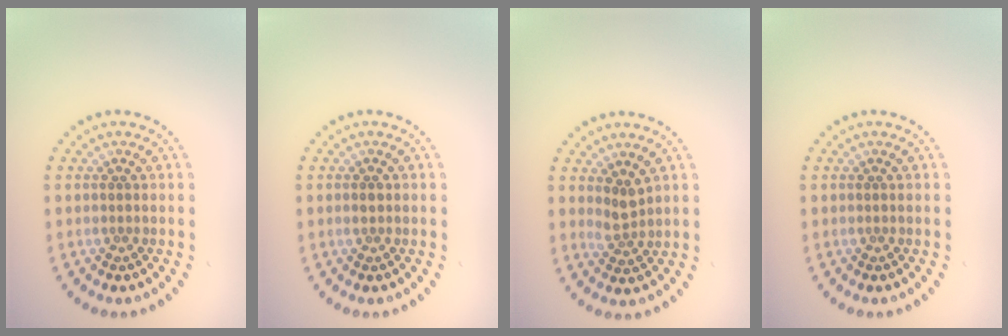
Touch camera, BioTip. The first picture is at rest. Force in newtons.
{"total": 0.9, "press": 0.9, "slide": 0.0}
{"total": 1.8, "press": 1.4, "slide": 1.1}
{"total": 0.0}